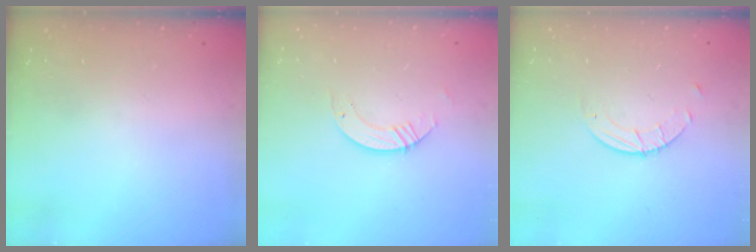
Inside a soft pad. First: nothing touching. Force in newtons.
{"total": 3.8, "press": 3.8, "slide": 0.1}
{"total": 3.8, "press": 3.8, "slide": 0.3}